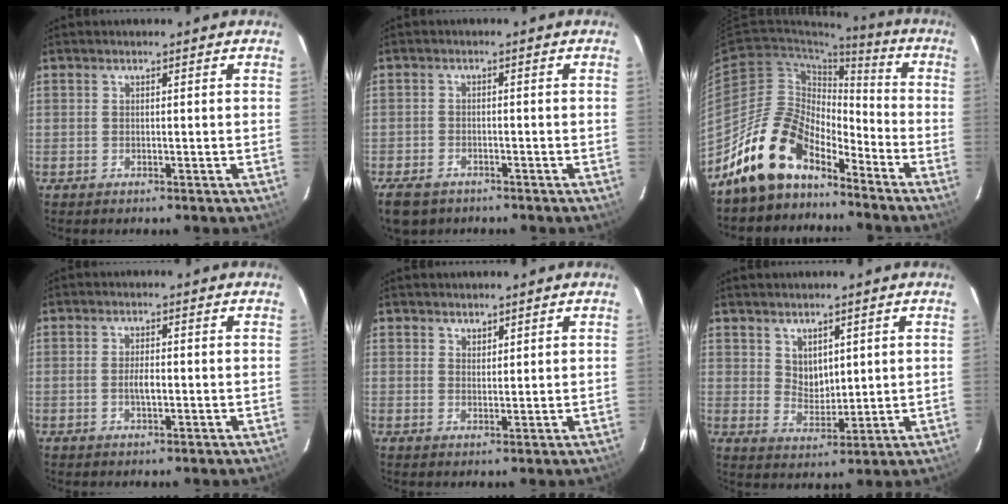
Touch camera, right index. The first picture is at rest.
{"total": 7.9, "force": [-5.5, 4.7, 3.3], "torque": [-0.095, -0.012, -0.095]}
{"total": 15.1, "force": [-12.0, 6.8, 6.3], "torque": [-0.122, 0.022, -0.218]}
{"total": 2.3, "force": [-0.3, 0.8, 2.1], "torque": [-0.040, 0.001, -0.005]}
{"total": 1.7, "force": [1.4, 0.9, 0.2], "torque": [0.000, 0.001, 0.025]}
{"total": 4.7, "force": [2.6, 3.1, 2.3], "torque": [-0.031, 0.000, 0.055]}